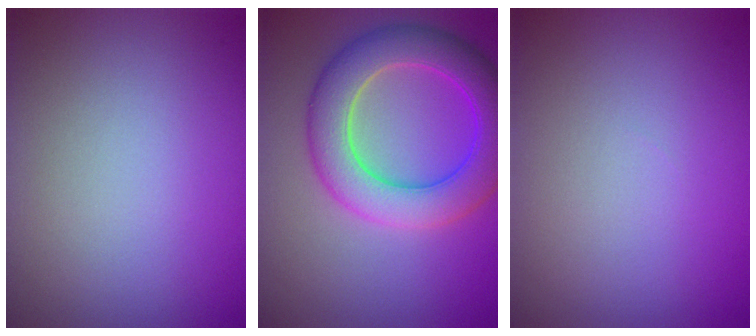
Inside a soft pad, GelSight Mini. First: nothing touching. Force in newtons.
{"total": 7.2, "press": 7.1, "slide": 0.7}
{"total": 0.0}